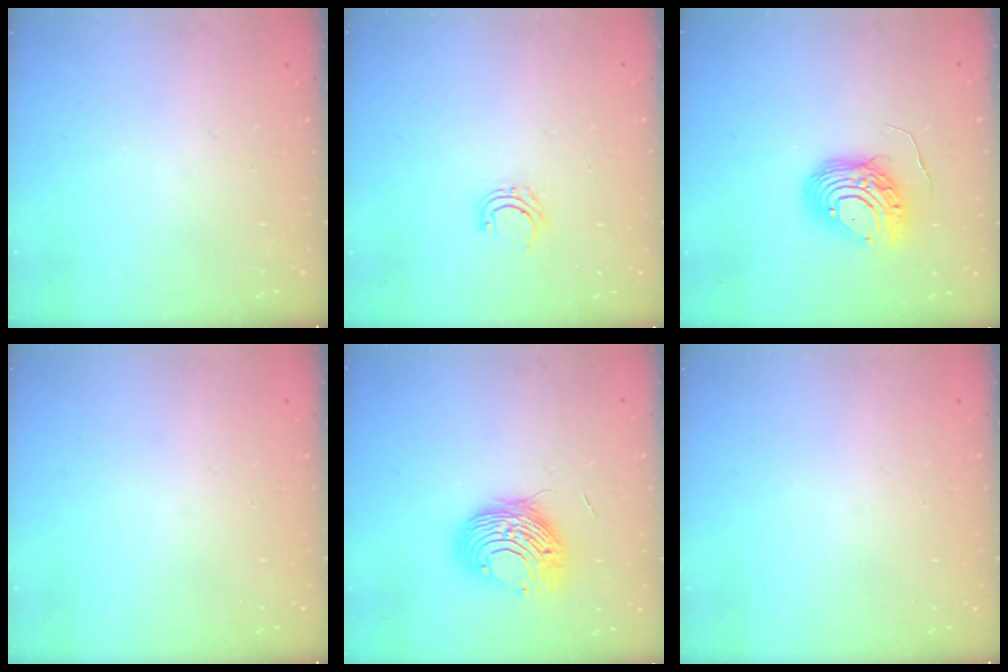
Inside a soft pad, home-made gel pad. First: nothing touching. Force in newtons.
{"total": 4.1, "press": 4.0, "slide": 0.6}
{"total": 9.8, "press": 9.7, "slide": 1.0}
{"total": 0.0}
{"total": 11.0, "press": 10.9, "slide": 1.1}
{"total": 0.0}